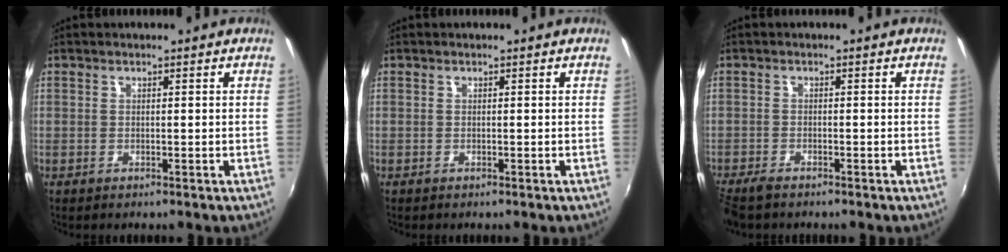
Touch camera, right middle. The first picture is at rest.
{"total": 0.0}
{"total": 4.2, "force": [-3.6, 1.1, 1.9], "torque": [-0.052, -0.020, -0.071]}